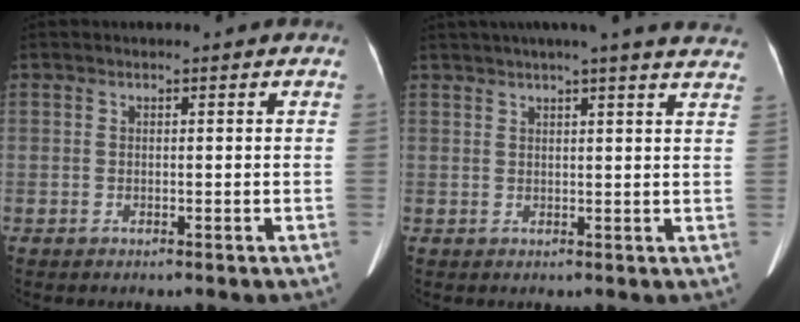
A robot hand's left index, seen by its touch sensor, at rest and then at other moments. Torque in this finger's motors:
{"motor_torque": [0.73, -0.87, 0.10, 0.05]}